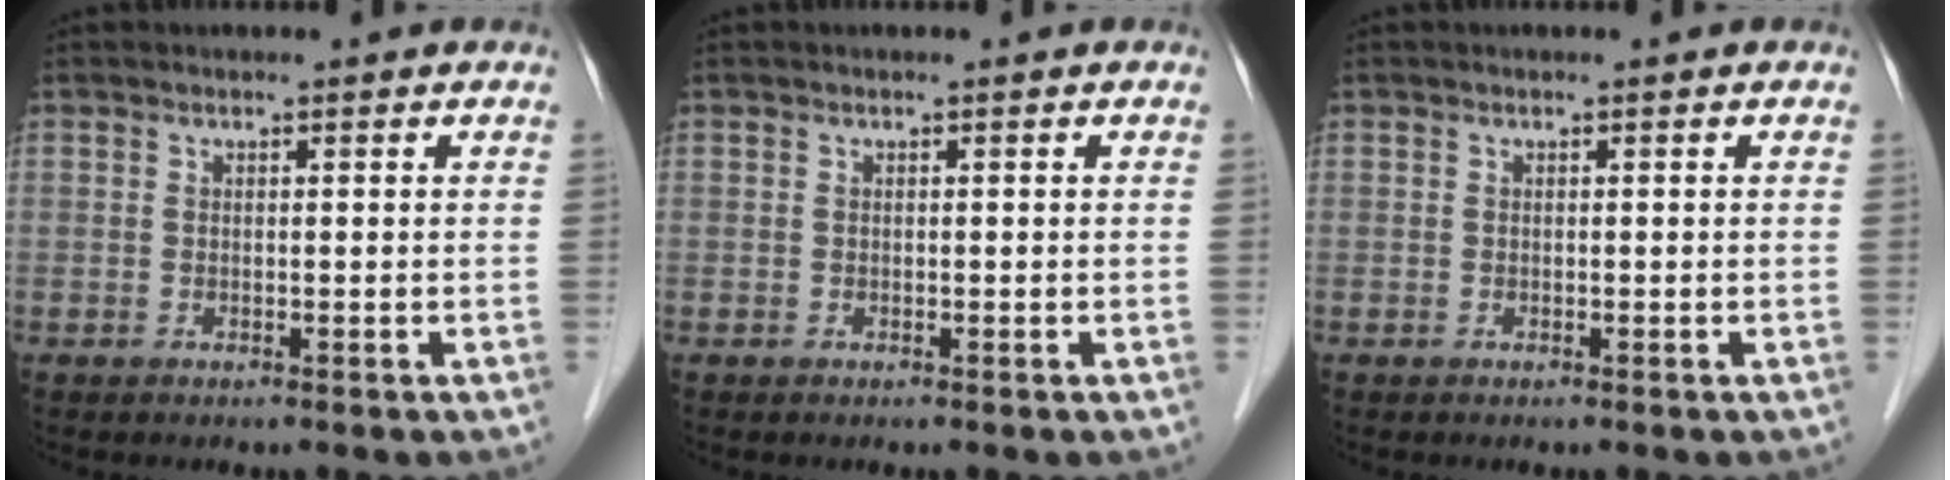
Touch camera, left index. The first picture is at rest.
{"total": 0.0}
{"total": 0.0}